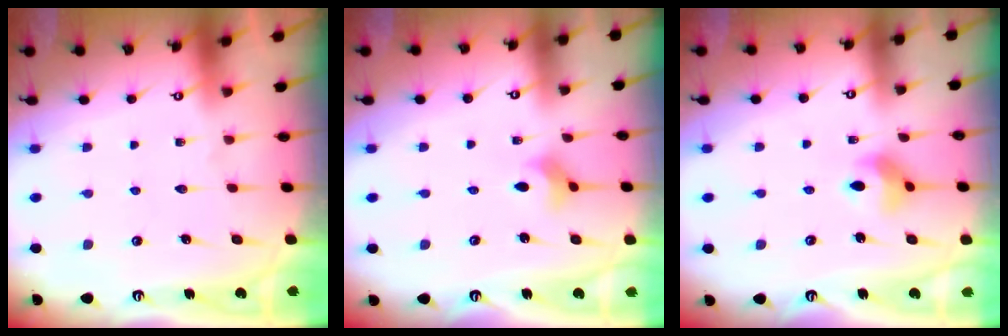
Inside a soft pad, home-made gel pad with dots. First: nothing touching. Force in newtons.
{"total": 2.7, "press": 2.6, "slide": 0.6}
{"total": 6.6, "press": 6.5, "slide": 0.9}